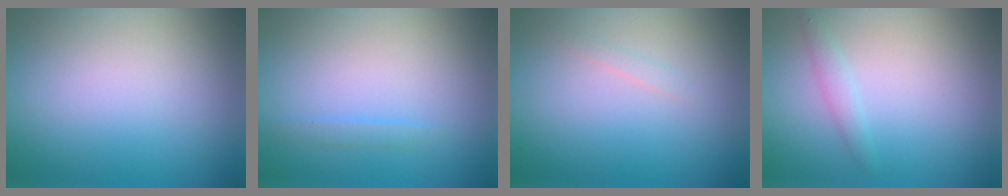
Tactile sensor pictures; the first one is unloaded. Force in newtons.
{"total": 0.9, "press": 0.9, "slide": 0.1}
{"total": 0.6, "press": 0.6, "slide": 0.0}
{"total": 1.2, "press": 1.2, "slide": 0.0}